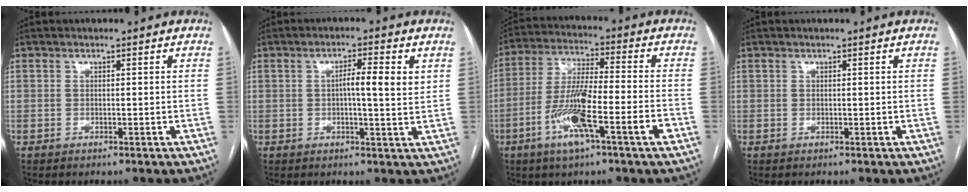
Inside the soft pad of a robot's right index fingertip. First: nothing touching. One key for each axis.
{"total": 5.4, "fx": 1.2, "fy": 0.5, "fz": 5.3, "tx": -0.083, "ty": 0.003, "tz": 0.016}
{"total": 12.7, "fx": -5.3, "fy": 0.6, "fz": 11.5, "tx": -0.223, "ty": -0.001, "tz": -0.097}
{"total": 0.0}